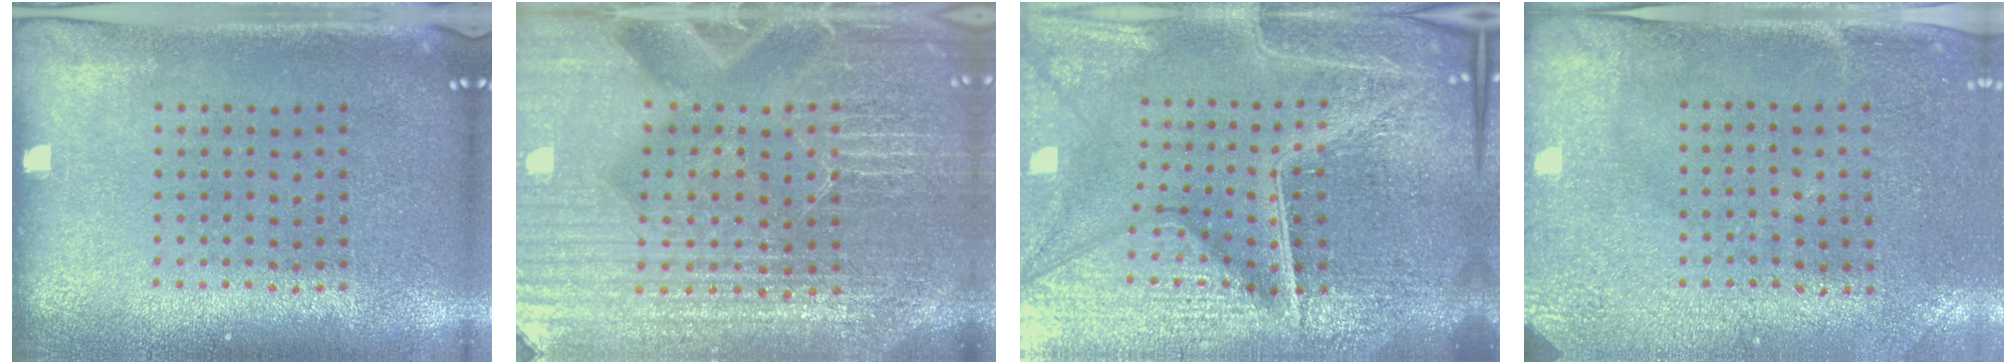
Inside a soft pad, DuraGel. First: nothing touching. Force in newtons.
{"total": 5.7, "press": 5.2, "slide": 2.2}
{"total": 7.0, "press": 6.1, "slide": 3.5}
{"total": 3.0, "press": 2.4, "slide": 1.8}